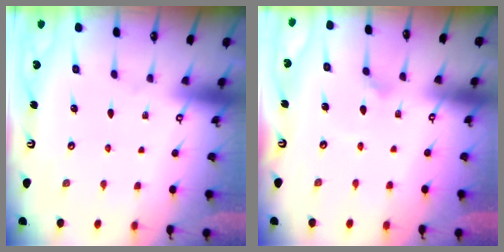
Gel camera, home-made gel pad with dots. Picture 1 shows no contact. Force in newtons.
{"total": 3.0, "press": 3.0, "slide": 0.3}